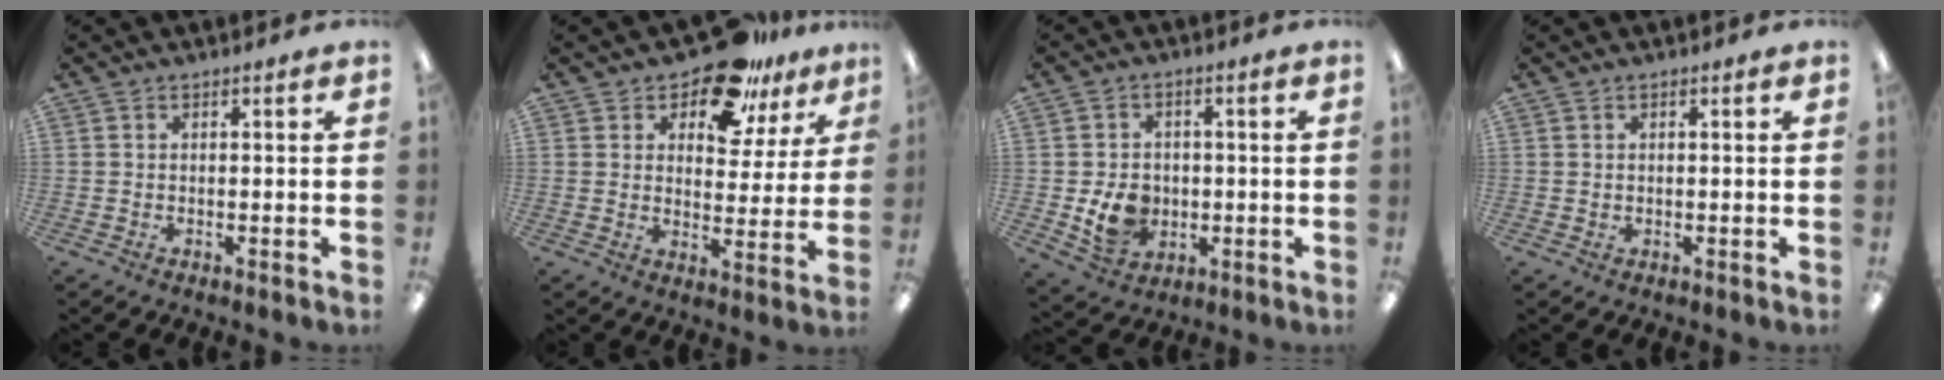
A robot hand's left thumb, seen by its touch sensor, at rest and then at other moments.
{"total": 14.5, "force": [10.6, 6.9, 7.1], "torque": [-0.110, -0.057, 0.191]}
{"total": 8.3, "force": [-1.2, 7.2, 3.9], "torque": [-0.069, 0.010, -0.018]}
{"total": 0.6, "force": [0.3, 0.5, 0.0], "torque": [0.000, 0.004, 0.005]}